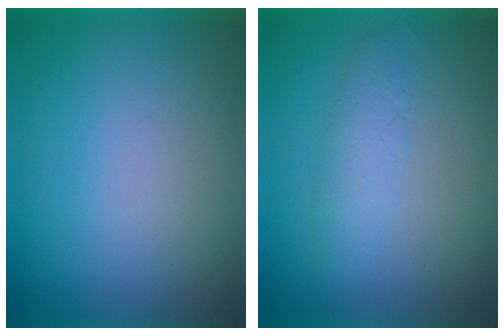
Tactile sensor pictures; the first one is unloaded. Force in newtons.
{"total": 2.4}